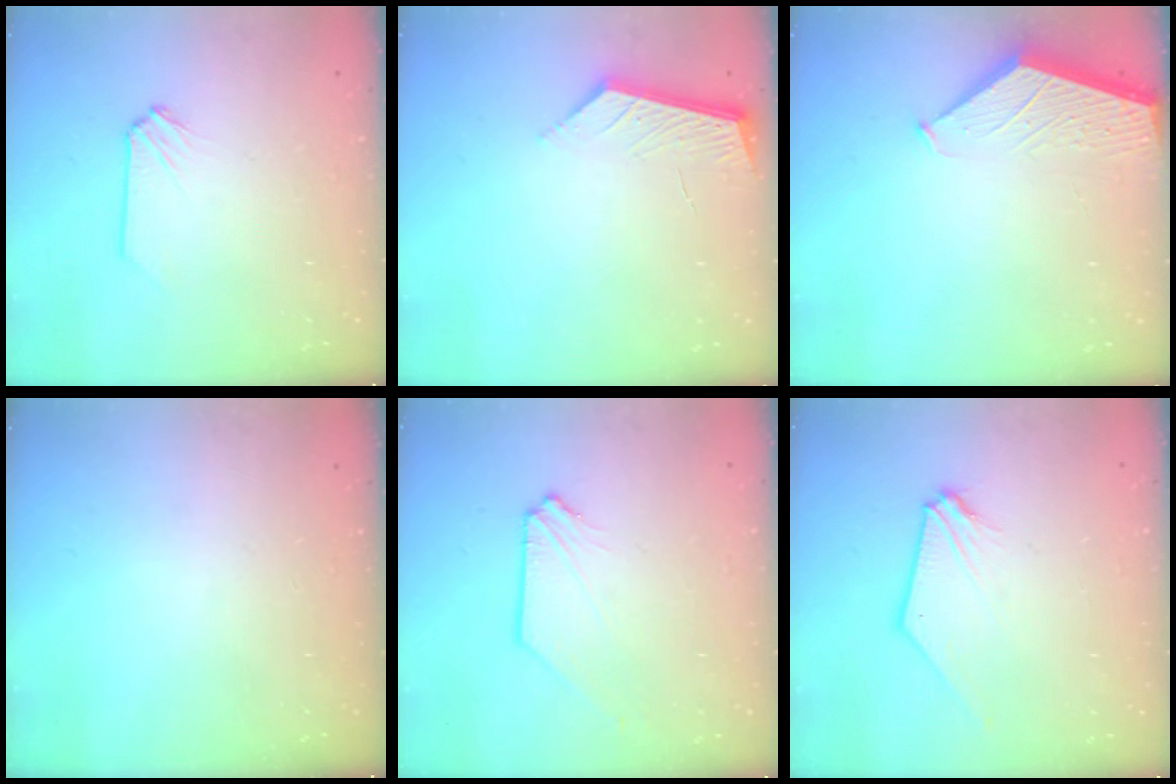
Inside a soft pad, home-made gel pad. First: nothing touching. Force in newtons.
{"total": 4.3, "press": 4.3, "slide": 0.4}
{"total": 1.9, "press": 1.9, "slide": 0.2}
{"total": 0.0}
{"total": 1.4, "press": 1.4, "slide": 0.2}
{"total": 2.1, "press": 2.1, "slide": 0.6}